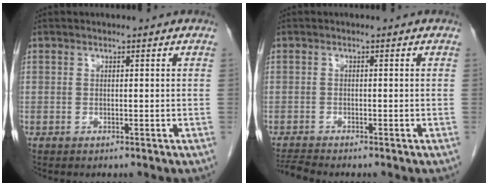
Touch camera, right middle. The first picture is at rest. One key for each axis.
{"total": 2.3, "fx": -2.1, "fy": -0.8, "fz": 0.3, "tx": -0.016, "ty": -0.016, "tz": -0.042}